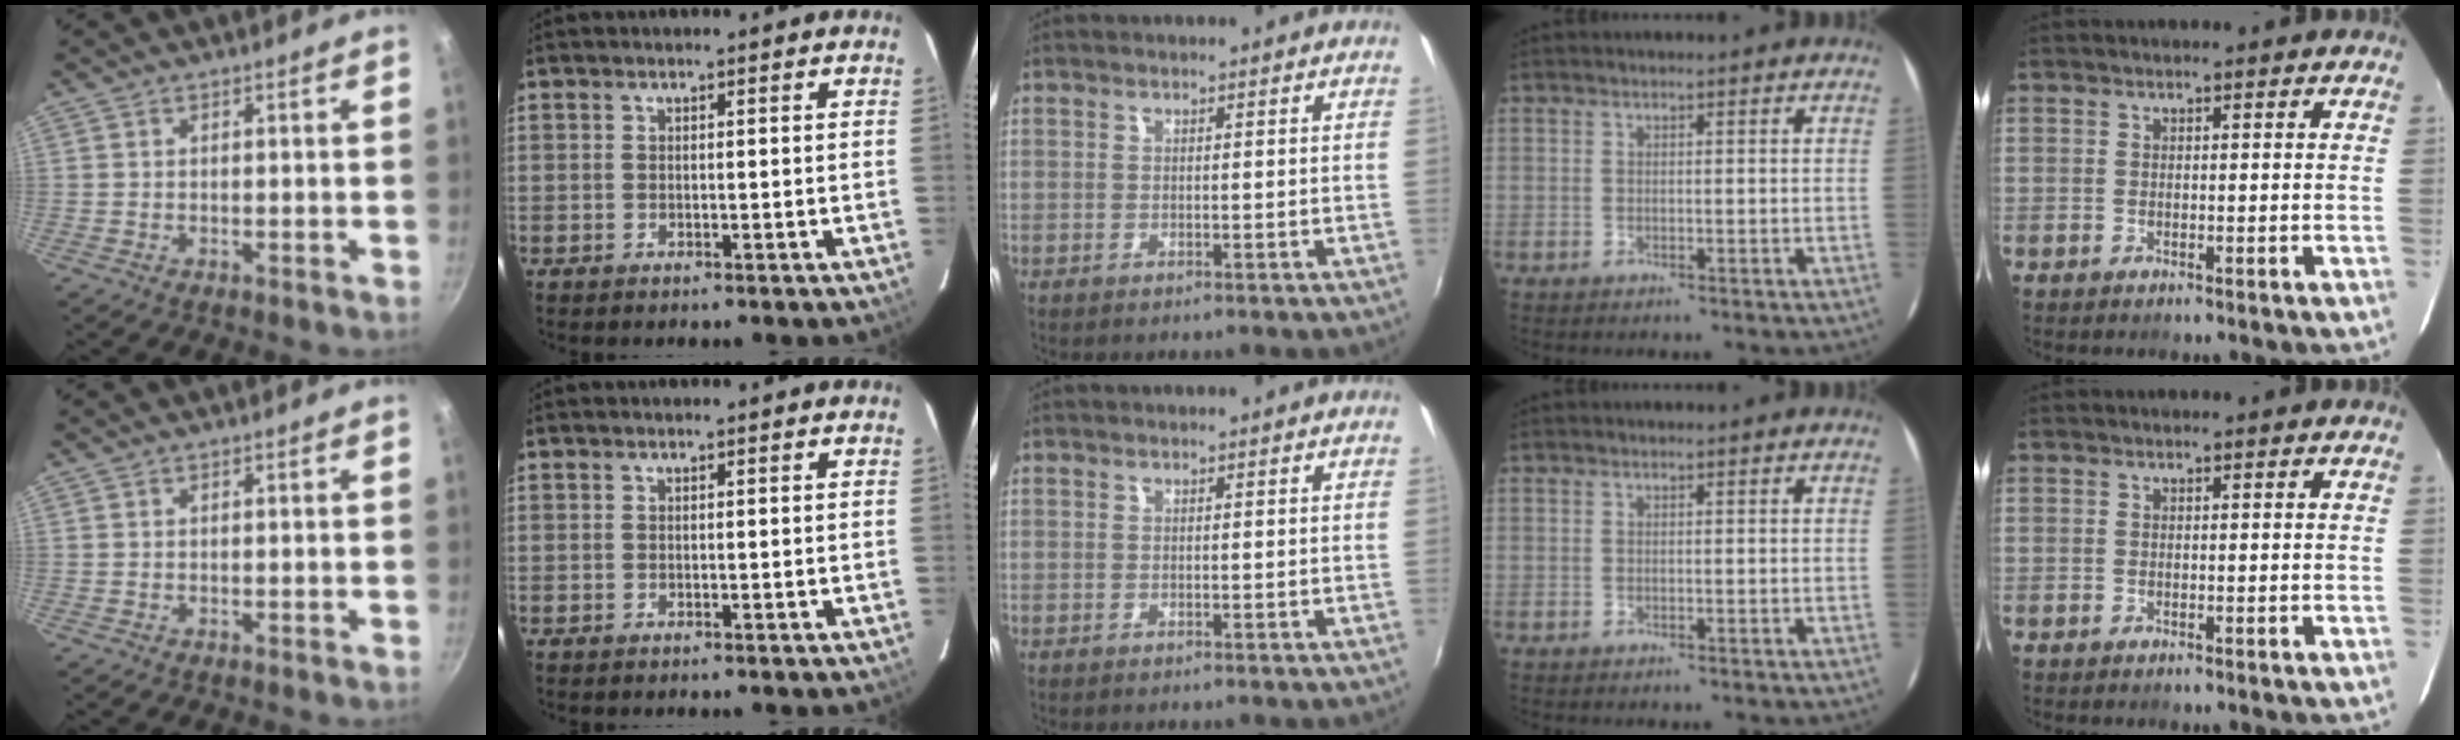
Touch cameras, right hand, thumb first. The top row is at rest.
{}